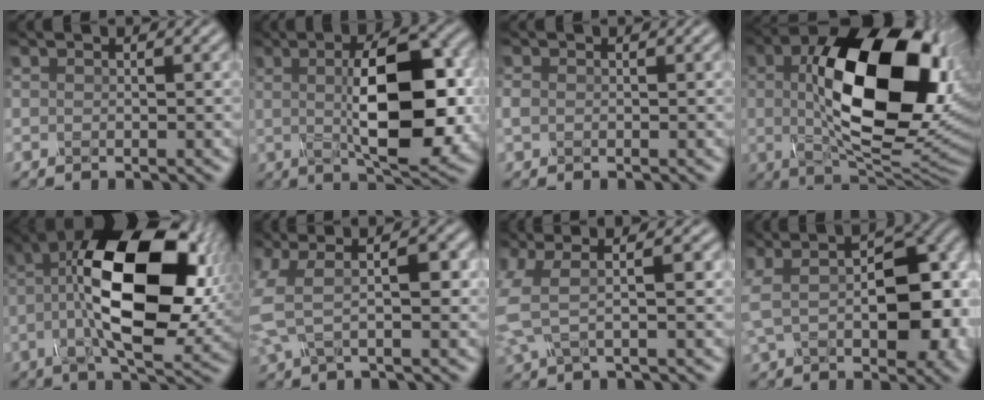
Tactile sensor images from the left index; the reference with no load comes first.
{"total": 10.8, "force": [0.7, 3.9, 10.1], "torque": [-0.146, 0.004, 0.010]}
{"total": 0.7, "force": [-0.2, 0.6, 0.3], "torque": [-0.010, -0.003, -0.005]}
{"total": 16.3, "force": [2.6, 8.1, 13.9], "torque": [-0.221, 0.000, 0.046]}
{"total": 15.7, "force": [1.0, 7.3, 13.8], "torque": [-0.229, 0.012, 0.008]}
{"total": 5.3, "force": [0.6, 2.4, 4.7], "torque": [-0.104, 0.005, 0.006]}
{"total": 4.1, "force": [0.6, 1.6, 3.8], "torque": [-0.090, 0.001, 0.008]}
{"total": 9.6, "force": [-0.3, 4.9, 8.3], "torque": [-0.146, 0.000, -0.006]}